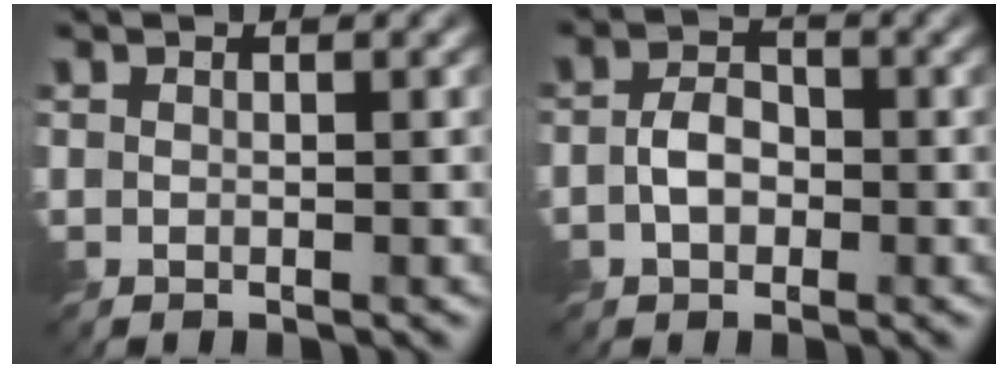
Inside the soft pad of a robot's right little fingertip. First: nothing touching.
{"total": 2.7, "force": [-0.7, 1.9, 1.8], "torque": [-0.033, 0.004, -0.017]}